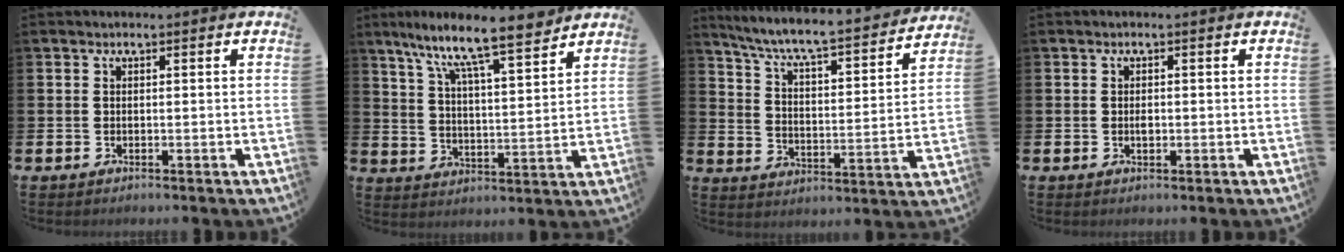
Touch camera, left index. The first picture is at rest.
{"total": 10.4, "force": [8.9, 0.9, 5.3], "torque": [-0.125, -0.056, 0.151]}
{"total": 7.0, "force": [6.3, 0.5, 2.8], "torque": [-0.090, -0.052, 0.104]}
{"total": 1.0, "force": [-0.1, 0.5, 0.8], "torque": [-0.014, 0.002, -0.002]}